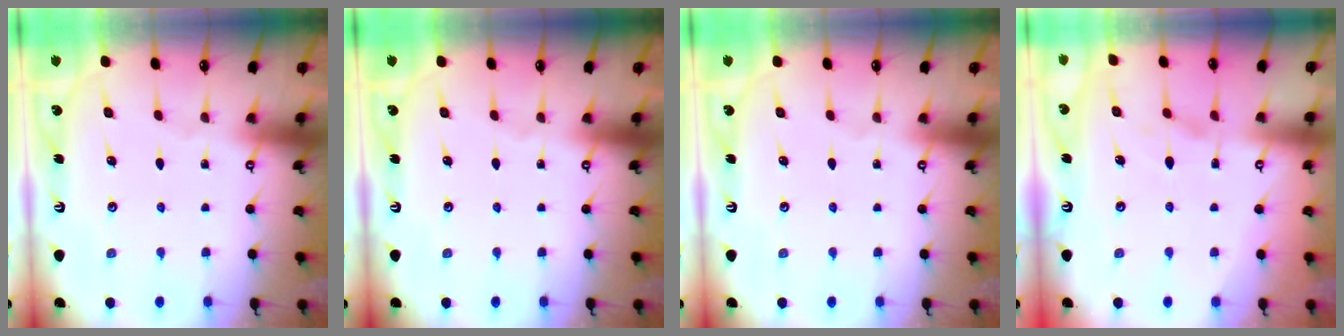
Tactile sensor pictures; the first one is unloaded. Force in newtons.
{"total": 0.0}
{"total": 0.0}
{"total": 2.3, "press": 2.1, "slide": 1.1}